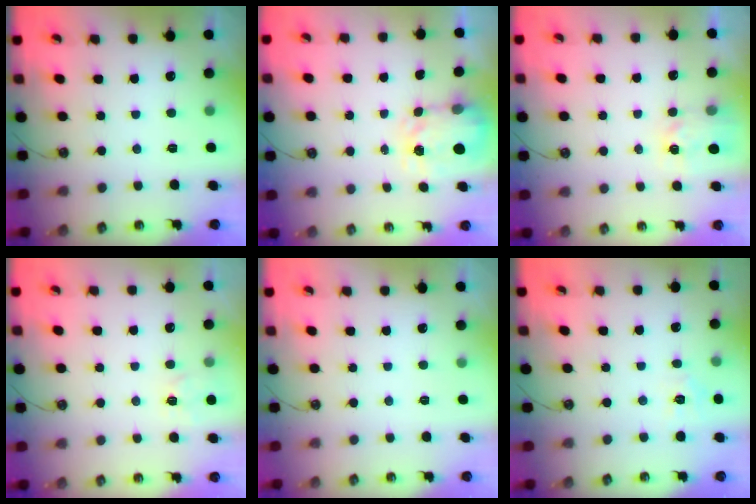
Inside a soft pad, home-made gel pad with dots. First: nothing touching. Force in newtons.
{"total": 3.9, "press": 3.8, "slide": 0.6}
{"total": 4.2, "press": 4.2, "slide": 0.5}
{"total": 4.2, "press": 4.1, "slide": 0.5}
{"total": 0.0}
{"total": 5.7, "press": 5.6, "slide": 0.7}